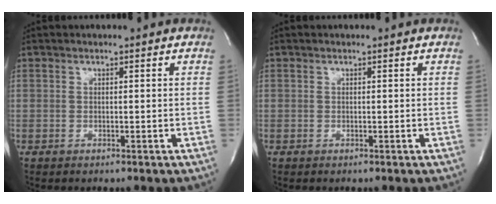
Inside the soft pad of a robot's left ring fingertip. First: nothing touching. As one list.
[{"total": 0.0}]